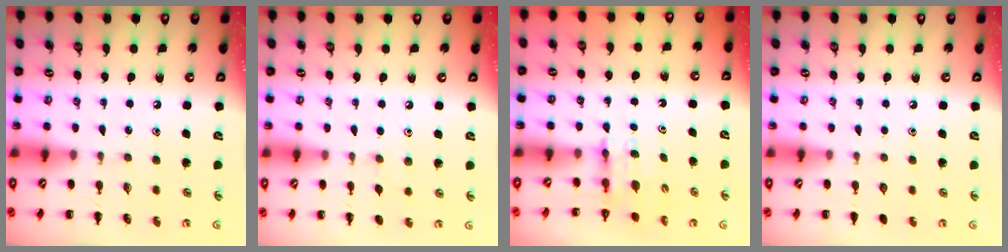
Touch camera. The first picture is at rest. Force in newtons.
{"total": 3.5, "press": 3.2, "slide": 1.3}
{"total": 4.8, "press": 4.7, "slide": 0.3}
{"total": 0.0}